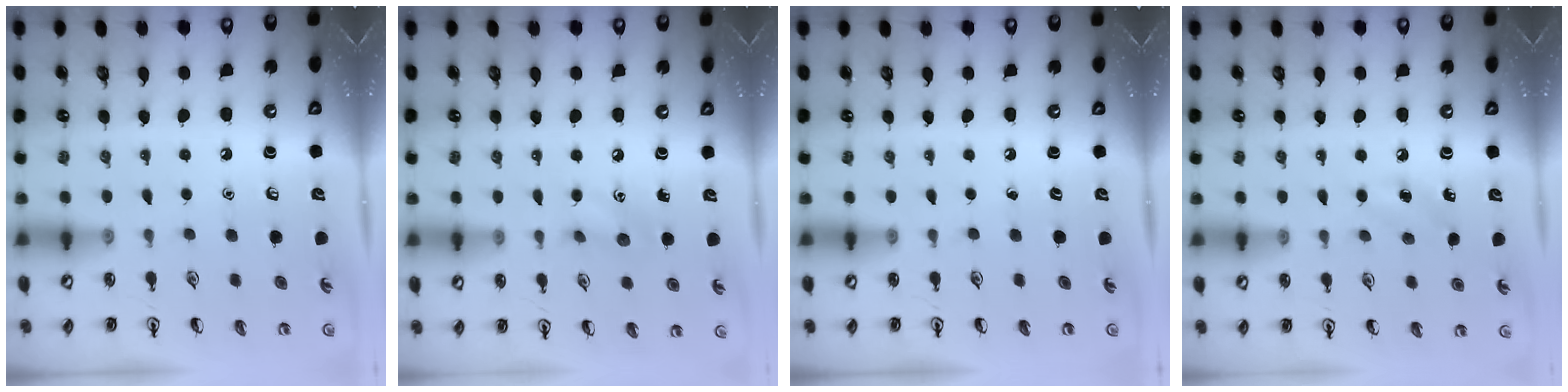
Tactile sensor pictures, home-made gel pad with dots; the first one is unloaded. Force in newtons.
{"total": 6.1, "press": 5.9, "slide": 1.6}
{"total": 0.0}
{"total": 6.9, "press": 6.6, "slide": 2.1}